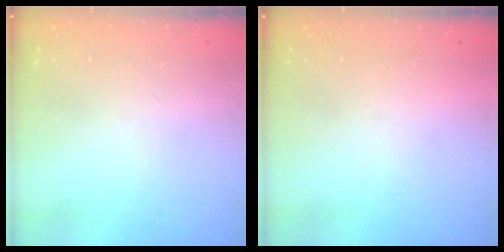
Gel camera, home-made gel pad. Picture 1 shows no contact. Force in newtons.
{"total": 1.5, "press": 1.5, "slide": 0.1}